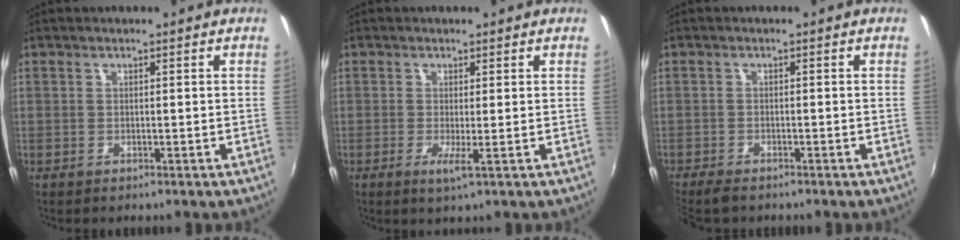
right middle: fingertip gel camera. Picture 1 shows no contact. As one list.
[{"total": 2.1, "force": [-0.4, -0.3, 2.1], "torque": [-0.045, -0.009, -0.012]}, {"total": 3.7, "force": [-3.3, 1.0, 1.5], "torque": [-0.042, -0.019, -0.063]}]